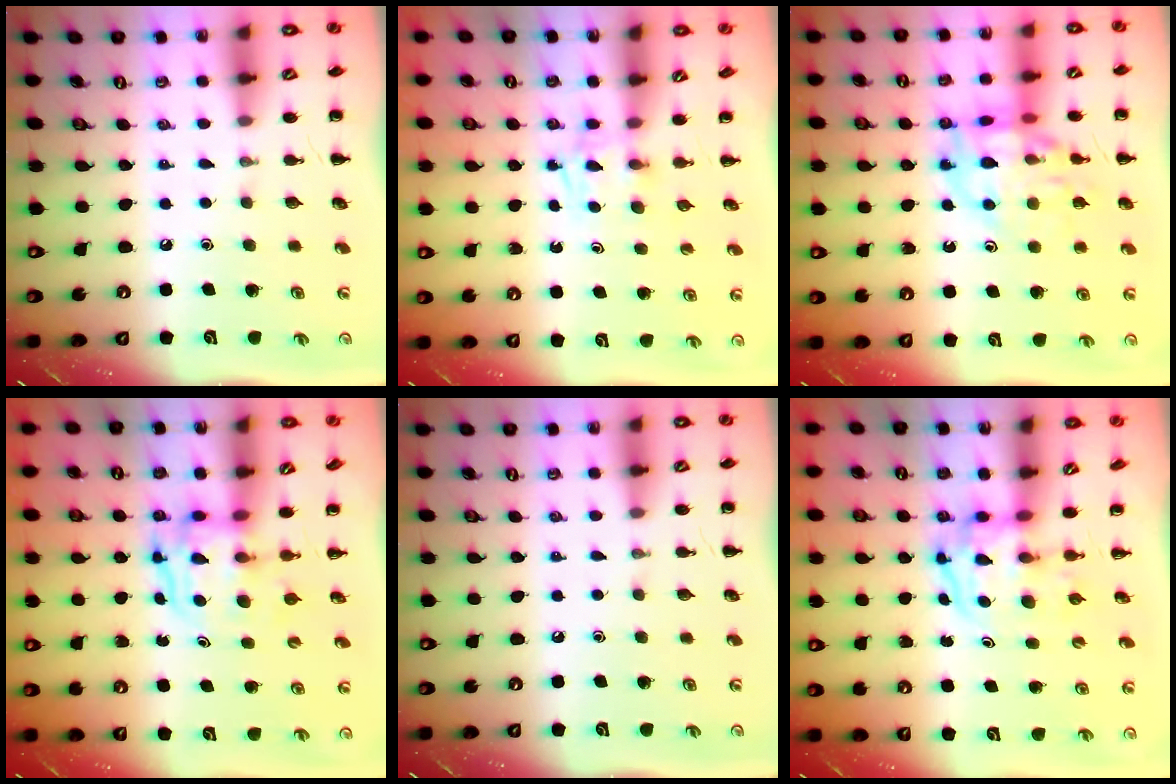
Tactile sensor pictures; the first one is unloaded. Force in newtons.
{"total": 2.7, "press": 2.4, "slide": 1.1}
{"total": 14.8, "press": 14.6, "slide": 2.0}
{"total": 3.8, "press": 3.8, "slide": 0.4}
{"total": 0.0}
{"total": 3.6, "press": 3.5, "slide": 0.5}